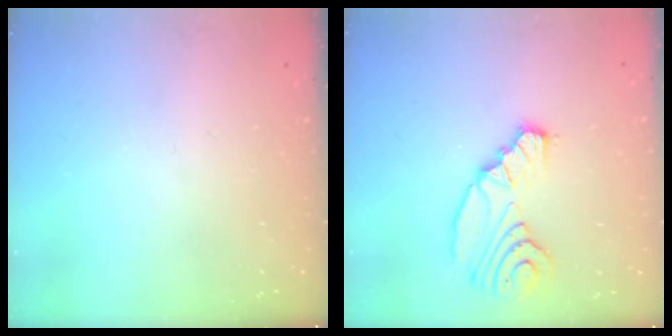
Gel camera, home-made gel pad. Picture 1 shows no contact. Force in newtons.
{"total": 12.1, "press": 11.3, "slide": 4.3}